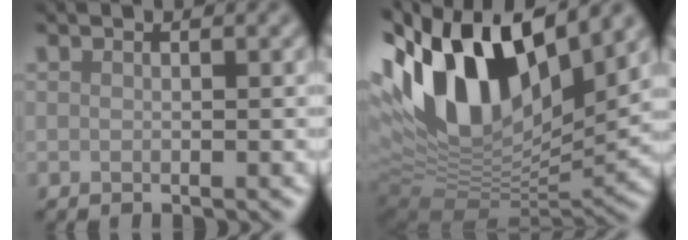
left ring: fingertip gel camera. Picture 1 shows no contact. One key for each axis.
{"total": 15.8, "fx": 5.6, "fy": 7.8, "fz": 12.5, "tx": -0.244, "ty": 0.022, "tz": 0.100}